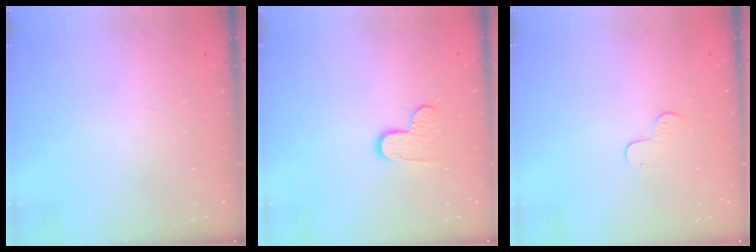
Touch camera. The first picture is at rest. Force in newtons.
{"total": 8.3, "press": 8.3, "slide": 0.5}
{"total": 3.9, "press": 3.9, "slide": 0.4}